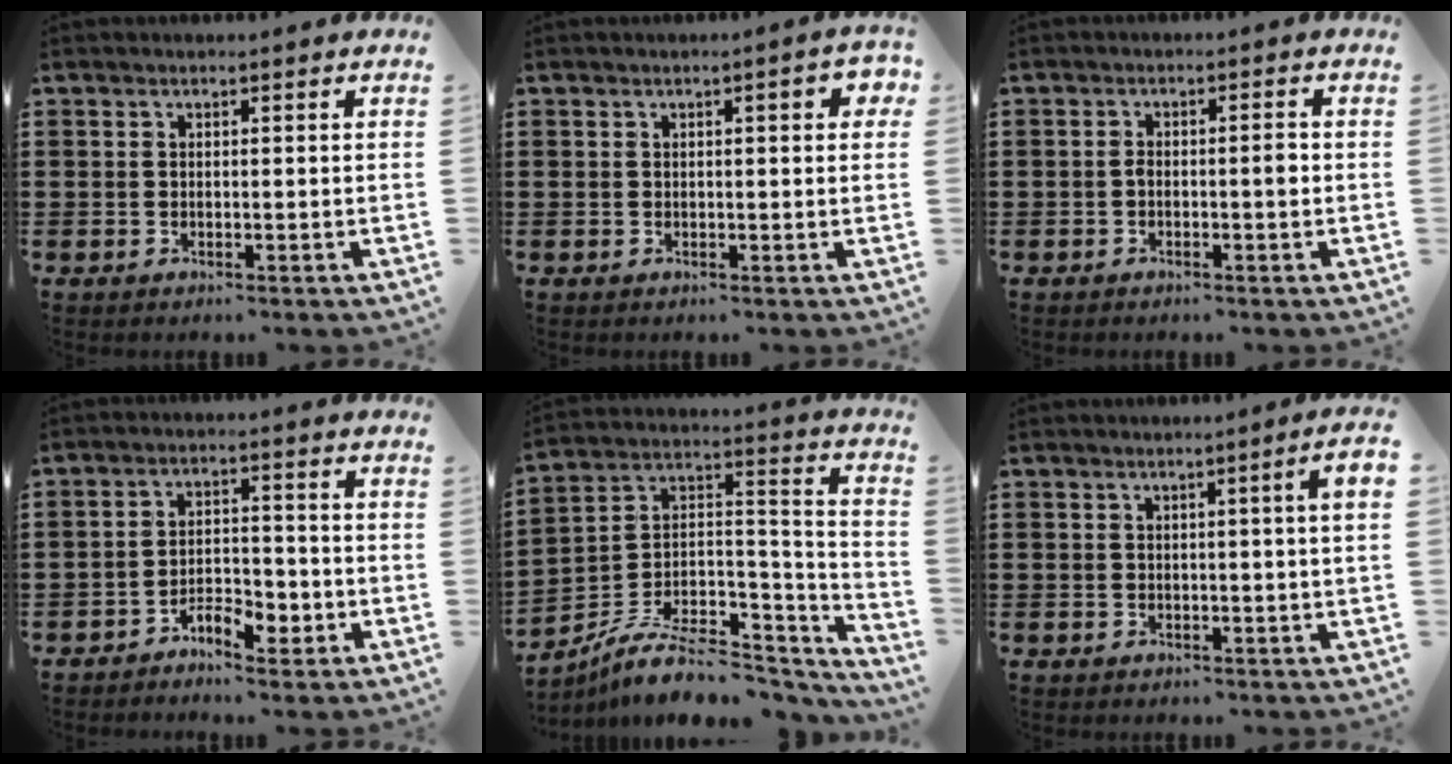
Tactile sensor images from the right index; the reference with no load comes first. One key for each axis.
{"total": 2.4, "fx": 0.5, "fy": 0.5, "fz": 2.3, "tx": -0.036, "ty": 0.002, "tz": 0.005}
{"total": 2.2, "fx": -0.5, "fy": 0.4, "fz": 2.1, "tx": -0.040, "ty": 0.001, "tz": -0.011}
{"total": 4.8, "fx": -3.3, "fy": 2.2, "fz": 2.6, "tx": -0.042, "ty": 0.013, "tz": -0.063}
{"total": 9.6, "fx": -6.7, "fy": 3.9, "fz": 5.6, "tx": -0.112, "ty": 0.012, "tz": -0.130}
{"total": 2.6, "fx": 0.5, "fy": -0.5, "fz": 2.5, "tx": -0.043, "ty": -0.006, "tz": 0.006}